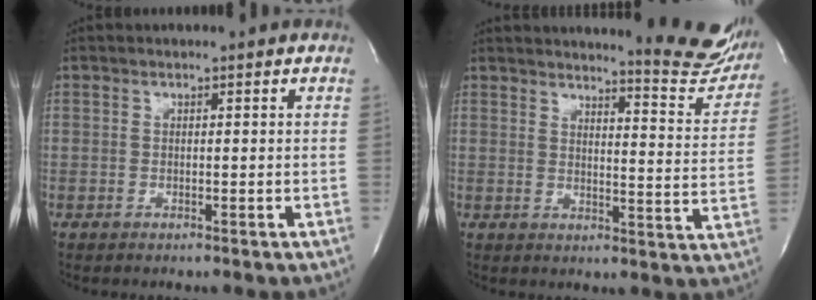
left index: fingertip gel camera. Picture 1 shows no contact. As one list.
[{"total": 13.5, "force": [12.8, 0.9, 4.1], "torque": [-0.045, -0.075, 0.138]}]